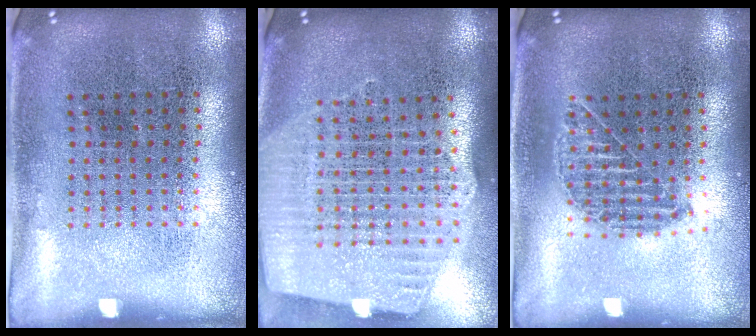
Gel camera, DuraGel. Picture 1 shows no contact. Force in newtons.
{"total": 2.5, "press": 2.1, "slide": 1.4}
{"total": 1.0, "press": 0.9, "slide": 0.3}